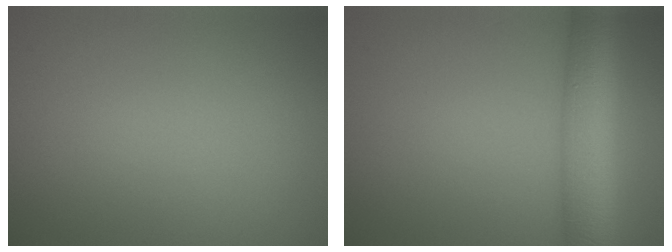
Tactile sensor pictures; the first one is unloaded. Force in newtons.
{"total": 8.1, "press": 8.1, "slide": 0.3}